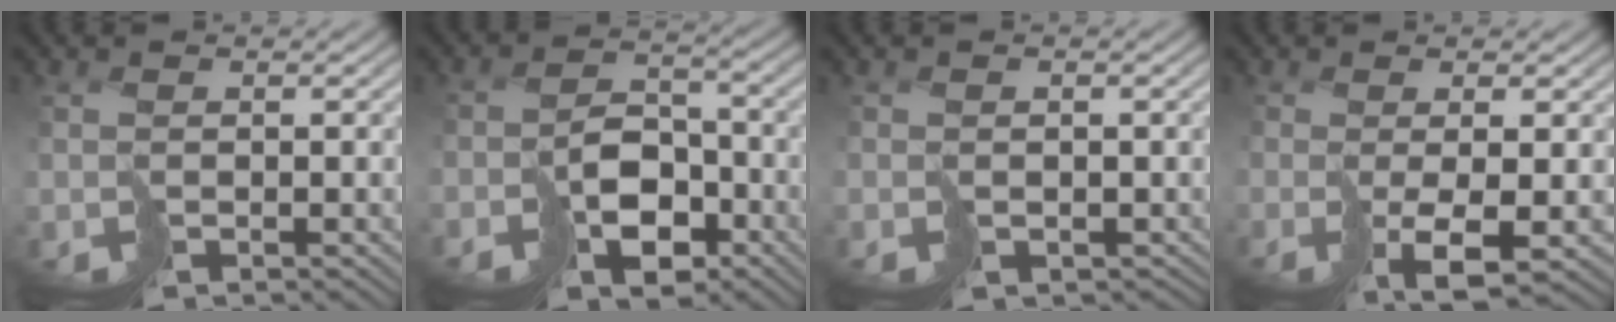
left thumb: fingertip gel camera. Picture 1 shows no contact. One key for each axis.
{"total": 5.4, "fx": -2.9, "fy": 3.5, "fz": 2.9, "tx": -0.039, "ty": -0.003, "tz": -0.047}
{"total": 0.9, "fx": -0.2, "fy": 0.9, "fz": 0.0, "tx": 0.006, "ty": -0.003, "tz": -0.001}
{"total": 3.1, "fx": -0.2, "fy": -0.3, "fz": 3.1, "tx": -0.046, "ty": 0.004, "tz": 0.002}